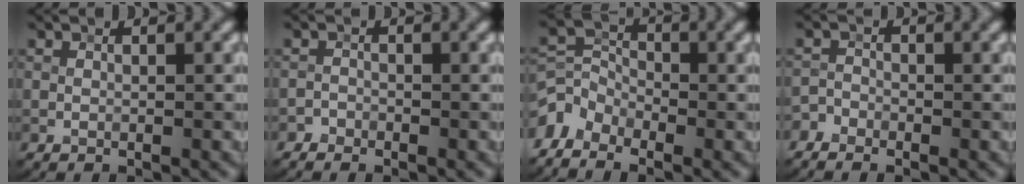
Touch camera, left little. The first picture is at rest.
{"total": 0.9, "force": [-0.8, 0.4, 0.0], "torque": [-0.001, 0.004, -0.016]}
{"total": 3.2, "force": [-2.4, 1.9, 1.0], "torque": [-0.019, 0.003, -0.058]}
{"total": 1.5, "force": [-1.3, 0.6, 0.2], "torque": [-0.011, 0.005, -0.031]}